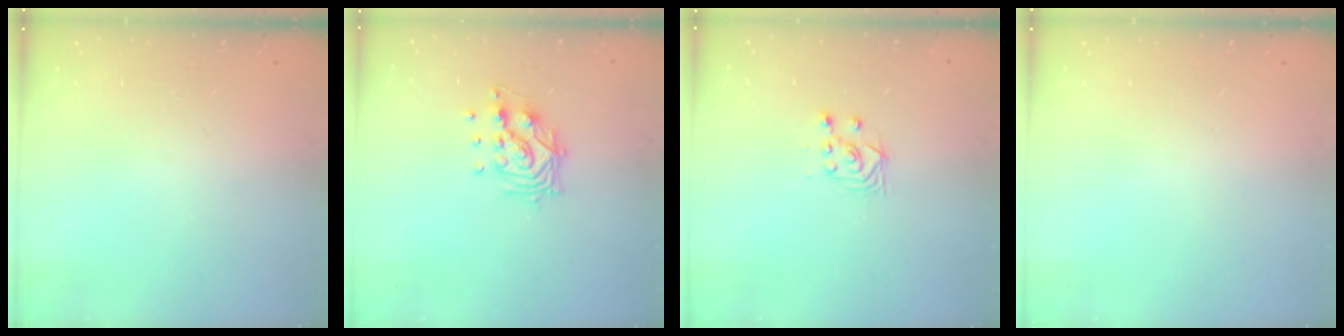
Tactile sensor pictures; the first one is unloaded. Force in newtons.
{"total": 10.8, "press": 10.8, "slide": 0.7}
{"total": 3.5, "press": 3.2, "slide": 1.4}
{"total": 0.0}